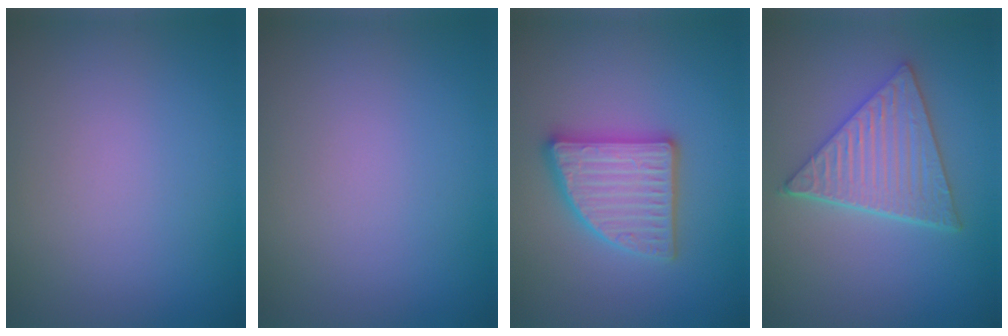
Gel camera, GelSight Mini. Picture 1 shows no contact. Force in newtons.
{"total": 0.0}
{"total": 4.9, "press": 4.8, "slide": 0.8}
{"total": 5.9, "press": 4.4, "slide": 3.8}